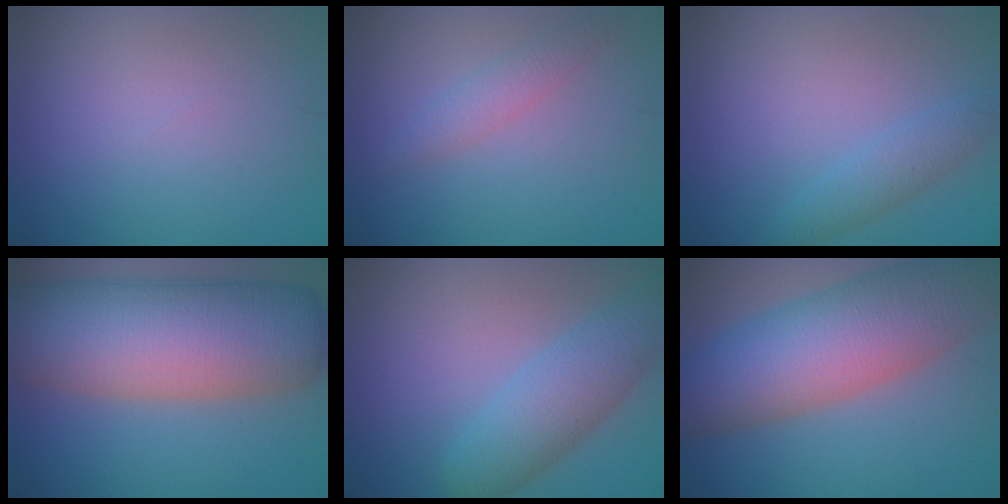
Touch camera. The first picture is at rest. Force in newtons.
{"total": 1.9, "press": 1.9, "slide": 0.1}
{"total": 2.2, "press": 2.2, "slide": 0.0}
{"total": 14.1, "press": 14.1, "slide": 0.4}
{"total": 4.9, "press": 4.9, "slide": 0.2}
{"total": 10.9, "press": 10.9, "slide": 0.4}